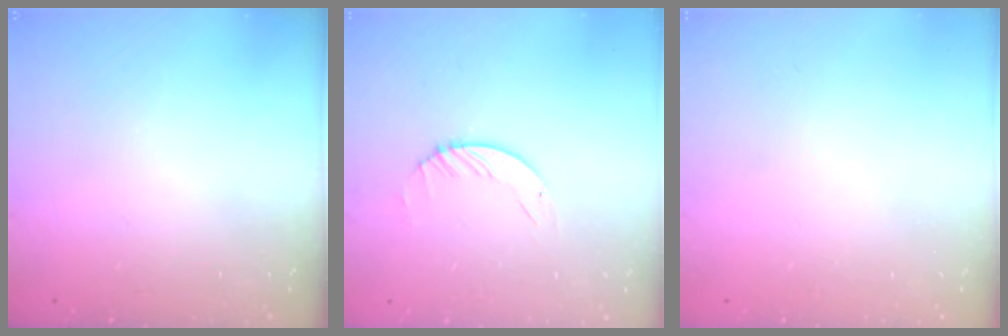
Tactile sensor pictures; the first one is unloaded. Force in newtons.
{"total": 1.2, "press": 1.2, "slide": 0.2}
{"total": 0.0}